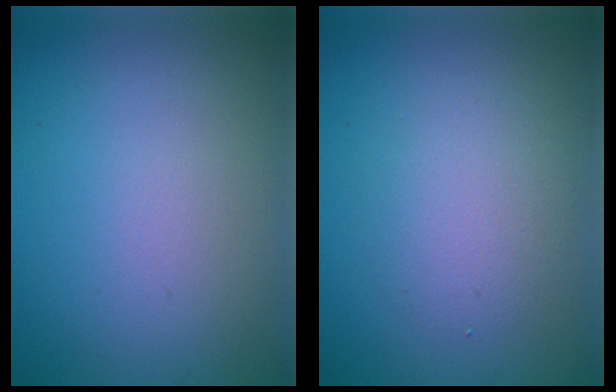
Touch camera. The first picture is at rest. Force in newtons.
{"total": 2.7, "press": 2.7, "slide": 0.1}